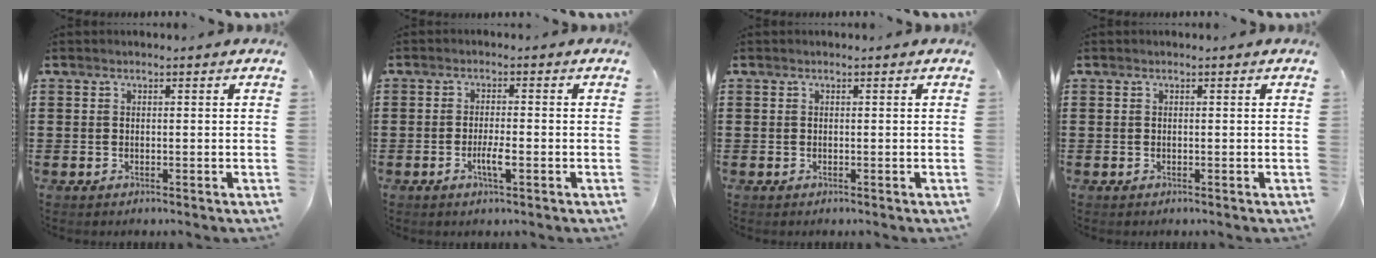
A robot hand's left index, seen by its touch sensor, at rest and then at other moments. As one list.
[{"total": 3.2, "force": [-1.0, 0.5, 3.0], "torque": [-0.058, -0.003, -0.020]}, {"total": 0.0}, {"total": 0.0}]